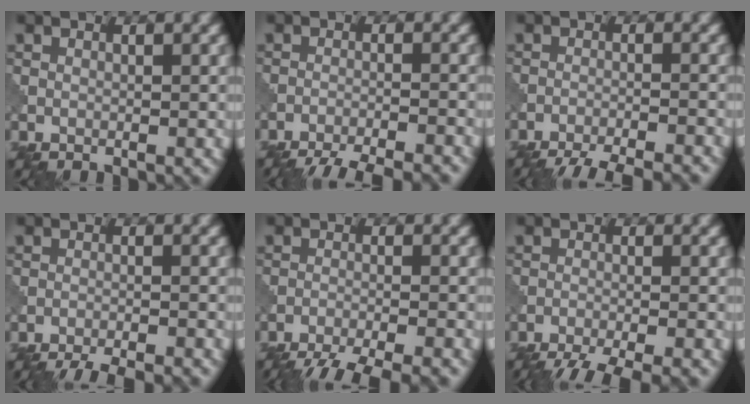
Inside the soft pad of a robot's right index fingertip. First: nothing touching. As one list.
[{"total": 8.6, "force": [-8.0, 1.5, 2.8], "torque": [-0.036, -0.005, -0.117]}, {"total": 8.2, "force": [-7.6, 1.4, 2.8], "torque": [-0.036, -0.005, -0.111]}, {"total": 6.2, "force": [-5.7, 0.9, 2.2], "torque": [-0.028, -0.006, -0.085]}, {"total": 8.6, "force": [-7.6, 1.4, 3.6], "torque": [-0.054, -0.017, -0.116]}, {"total": 7.4, "force": [-6.4, 1.2, 3.7], "torque": [-0.056, -0.020, -0.100]}]